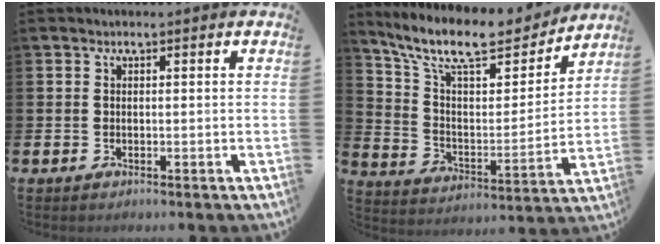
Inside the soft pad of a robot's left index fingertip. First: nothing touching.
{"total": 12.2, "force": [10.3, 3.4, 5.4], "torque": [-0.137, -0.062, 0.179]}